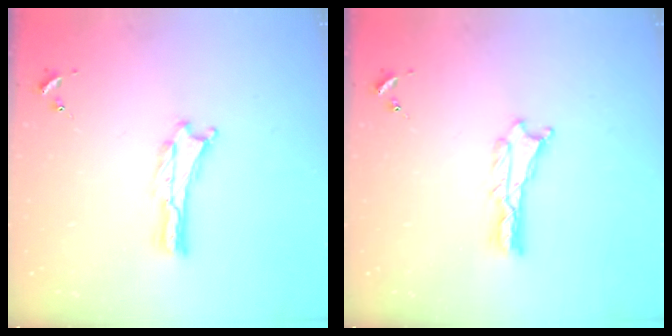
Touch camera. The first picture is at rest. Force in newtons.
{"total": 0.7, "press": 0.7, "slide": 0.1}